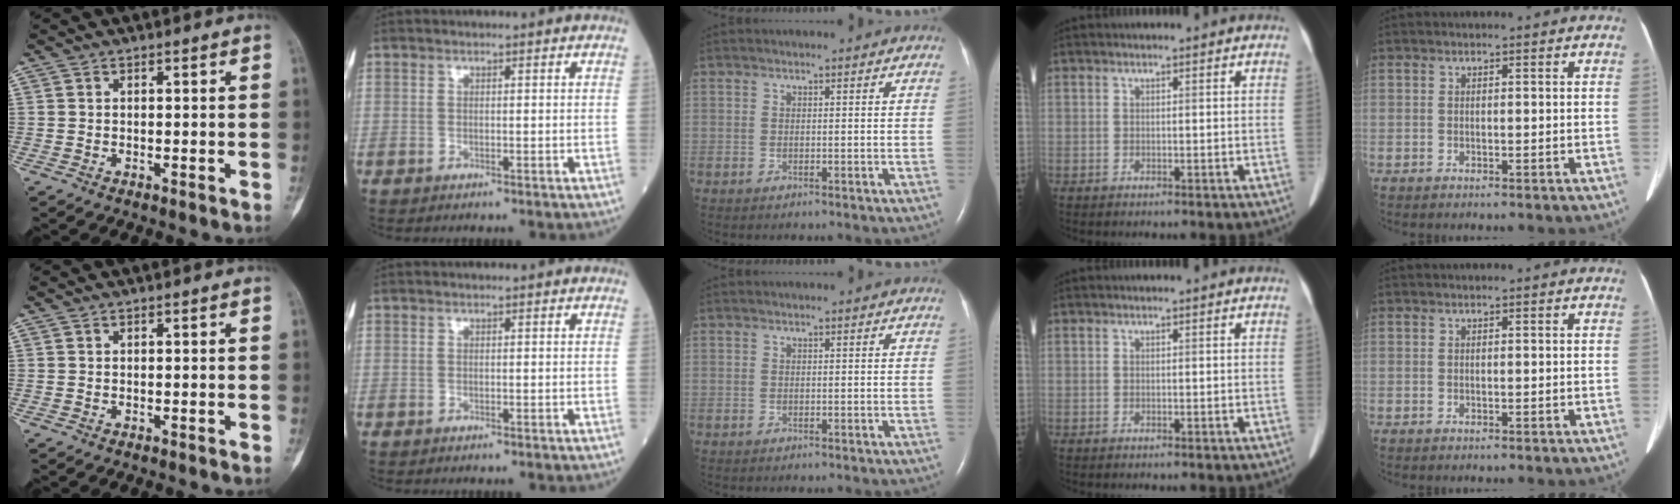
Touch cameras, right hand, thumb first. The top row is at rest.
{}